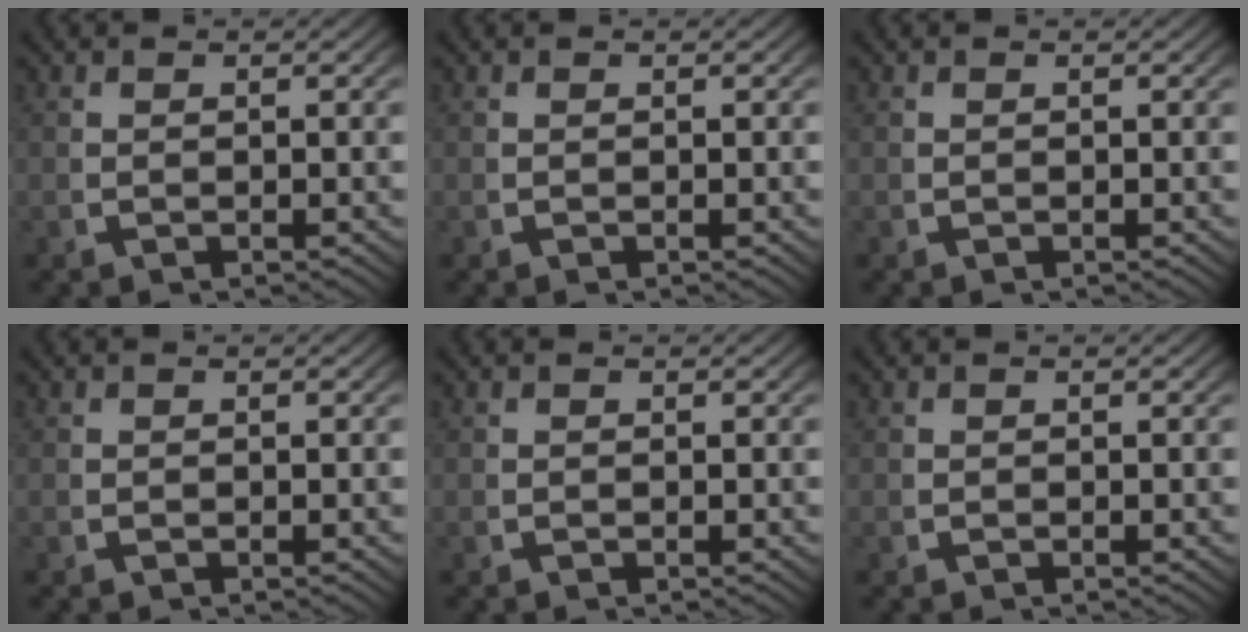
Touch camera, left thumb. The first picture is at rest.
{"total": 0.0}
{"total": 0.0}
{"total": 0.0}
{"total": 0.0}
{"total": 0.0}